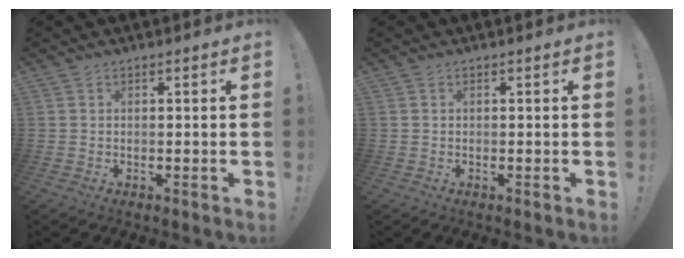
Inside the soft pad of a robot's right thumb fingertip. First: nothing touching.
{"total": 0.0}